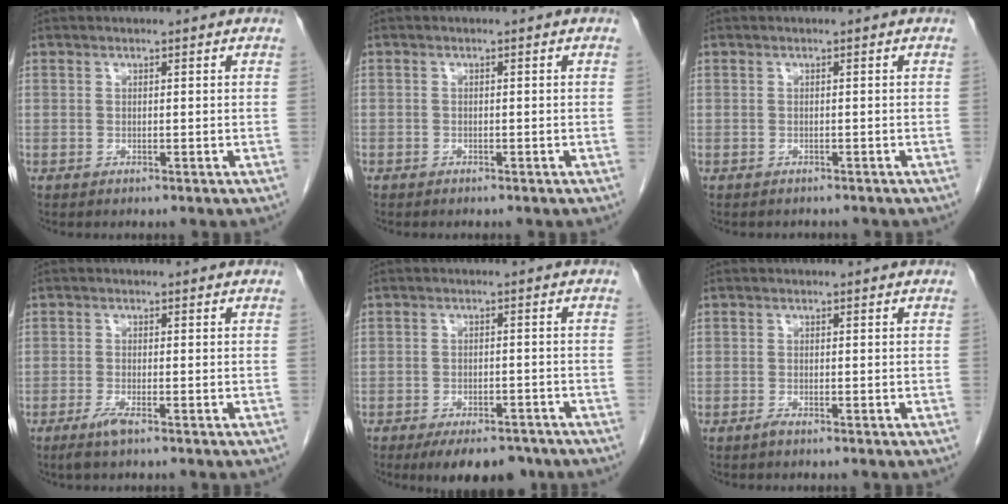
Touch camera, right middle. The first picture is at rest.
{"total": 0.6, "force": [-0.5, 0.4, 0.1], "torque": [-0.004, 0.002, -0.008]}
{"total": 2.1, "force": [-1.9, 0.8, 0.4], "torque": [-0.009, -0.002, -0.023]}
{"total": 2.1, "force": [-1.4, 0.1, 1.6], "torque": [-0.037, -0.005, -0.030]}
{"total": 8.6, "force": [-6.7, 3.6, 4.1], "torque": [-0.049, -0.001, -0.097]}
{"total": 0.6, "force": [-0.5, 0.0, 0.3], "torque": [-0.008, -0.001, -0.009]}